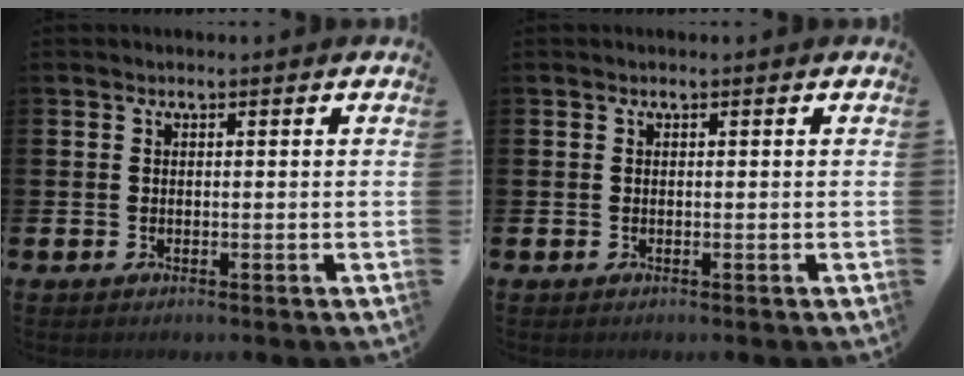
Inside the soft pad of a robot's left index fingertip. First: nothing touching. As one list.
[{"total": 0.0}]